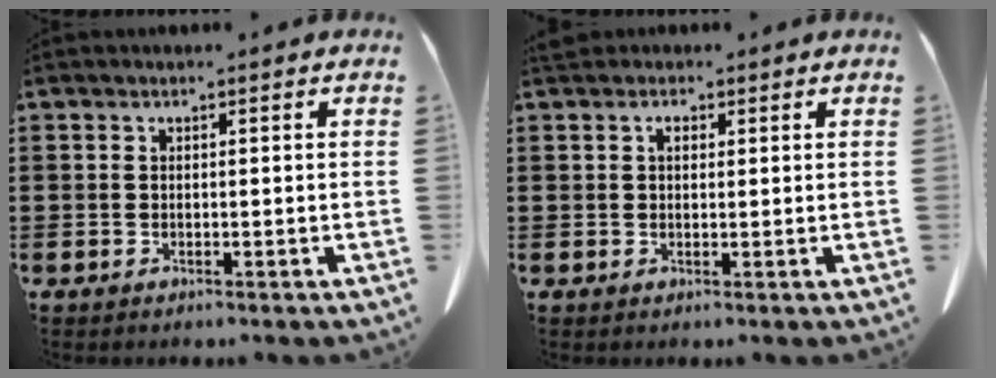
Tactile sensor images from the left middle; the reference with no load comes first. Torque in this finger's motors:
{"motor_torque": [0.09, 0.07, 0.01, 0.00]}